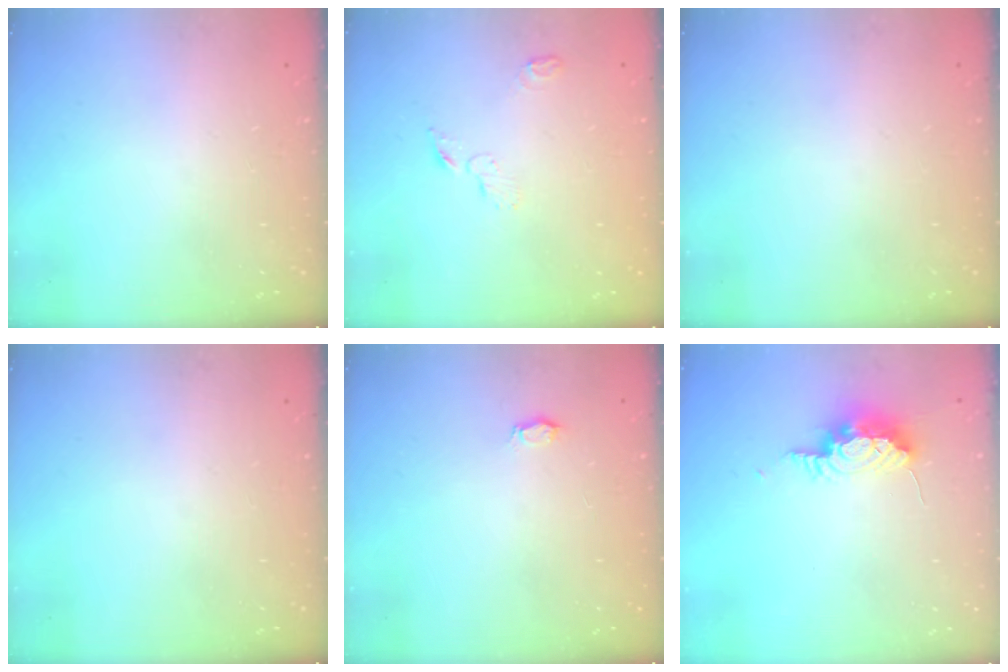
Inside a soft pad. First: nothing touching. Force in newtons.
{"total": 3.2, "press": 3.2, "slide": 0.3}
{"total": 0.0}
{"total": 0.0}
{"total": 2.7, "press": 2.7, "slide": 0.3}
{"total": 15.5, "press": 10.5, "slide": 11.3}